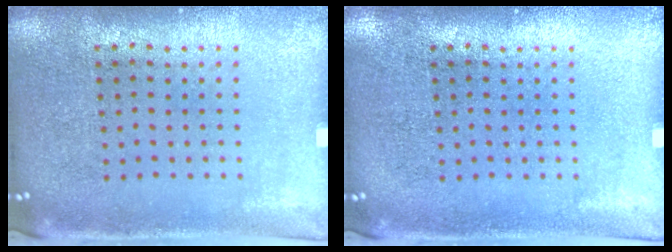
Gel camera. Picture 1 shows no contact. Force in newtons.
{"total": 0.0}